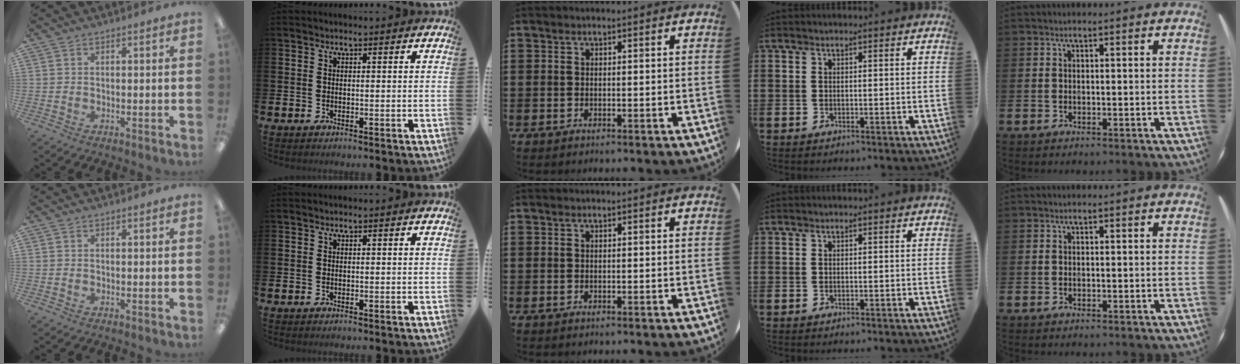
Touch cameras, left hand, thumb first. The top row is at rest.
{}